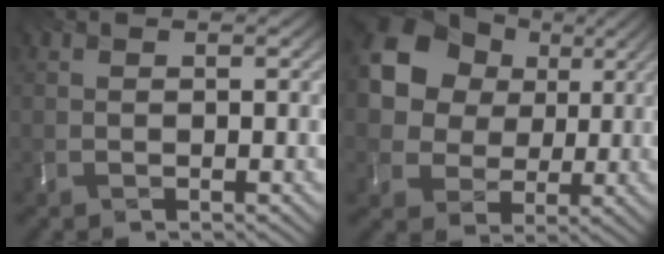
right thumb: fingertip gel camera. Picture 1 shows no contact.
{"total": 13.4, "force": [3.4, 11.4, 6.2], "torque": [-0.183, 0.034, 0.060]}